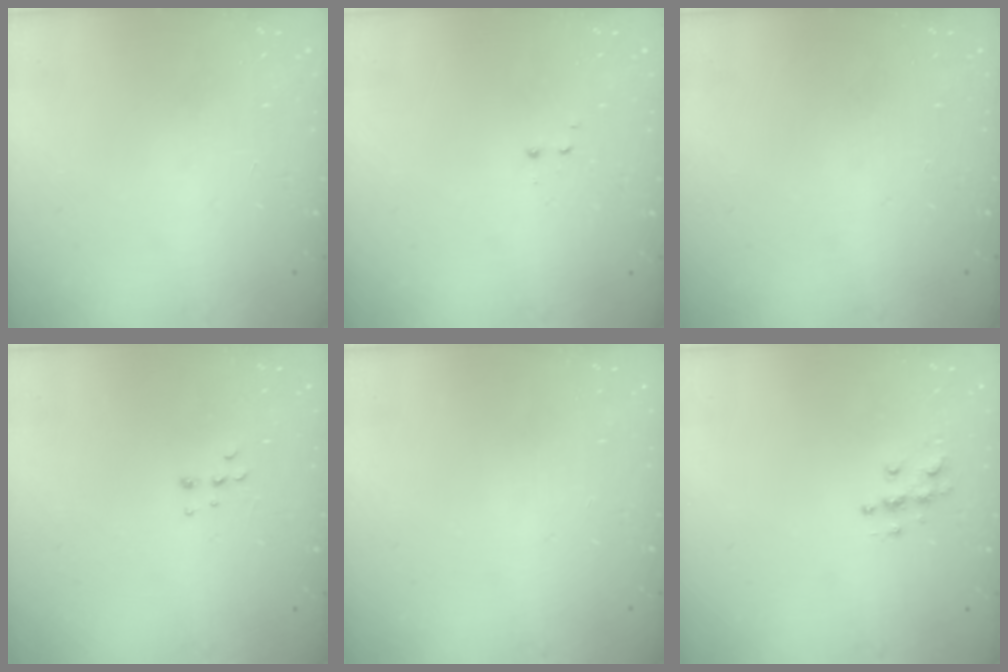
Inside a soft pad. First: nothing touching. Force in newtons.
{"total": 1.2, "press": 1.1, "slide": 0.5}
{"total": 0.0}
{"total": 5.1, "press": 5.0, "slide": 0.7}
{"total": 0.0}
{"total": 5.7, "press": 5.7, "slide": 0.4}